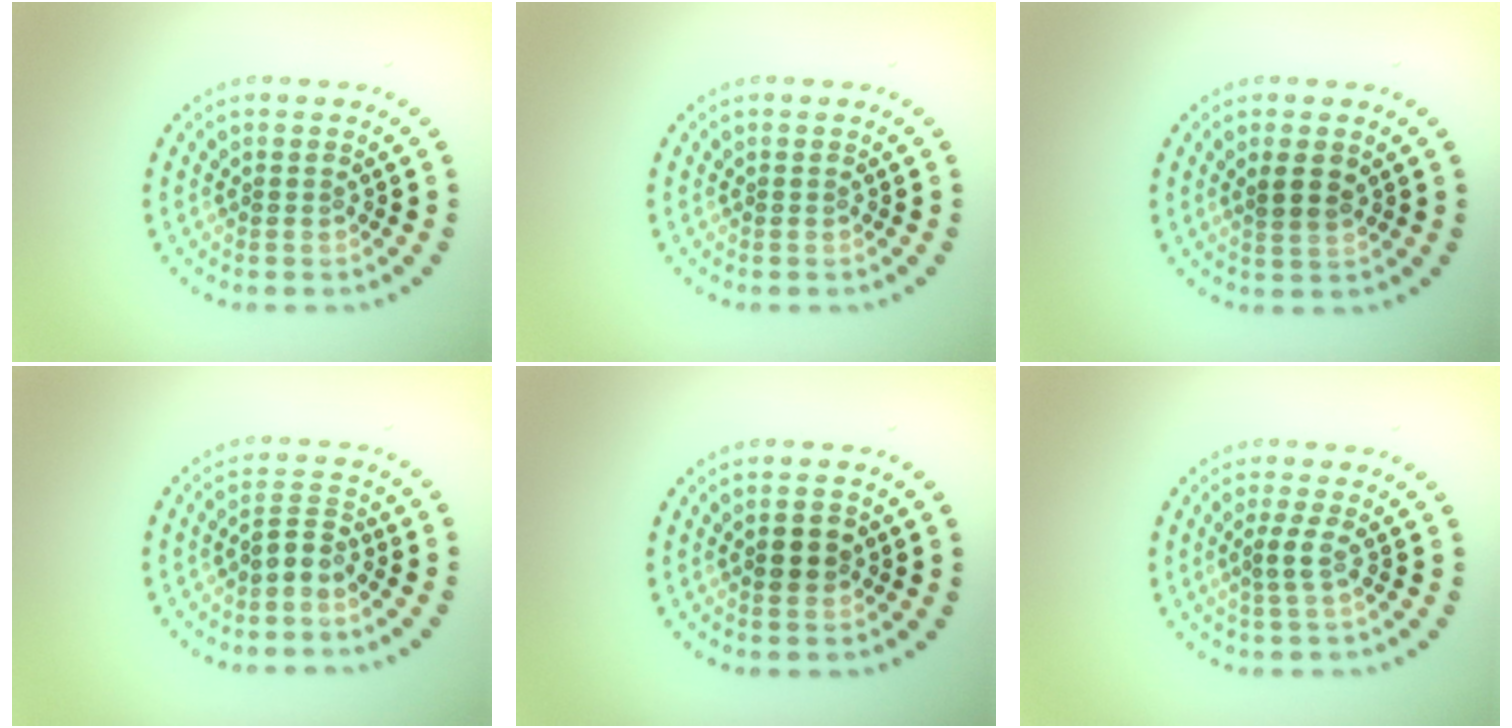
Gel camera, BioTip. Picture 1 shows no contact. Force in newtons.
{"total": 0.0}
{"total": 2.0, "press": 1.8, "slide": 0.7}
{"total": 2.0, "press": 1.4, "slide": 1.3}
{"total": 2.5, "press": 2.5, "slide": 0.2}
{"total": 1.4, "press": 1.0, "slide": 1.0}